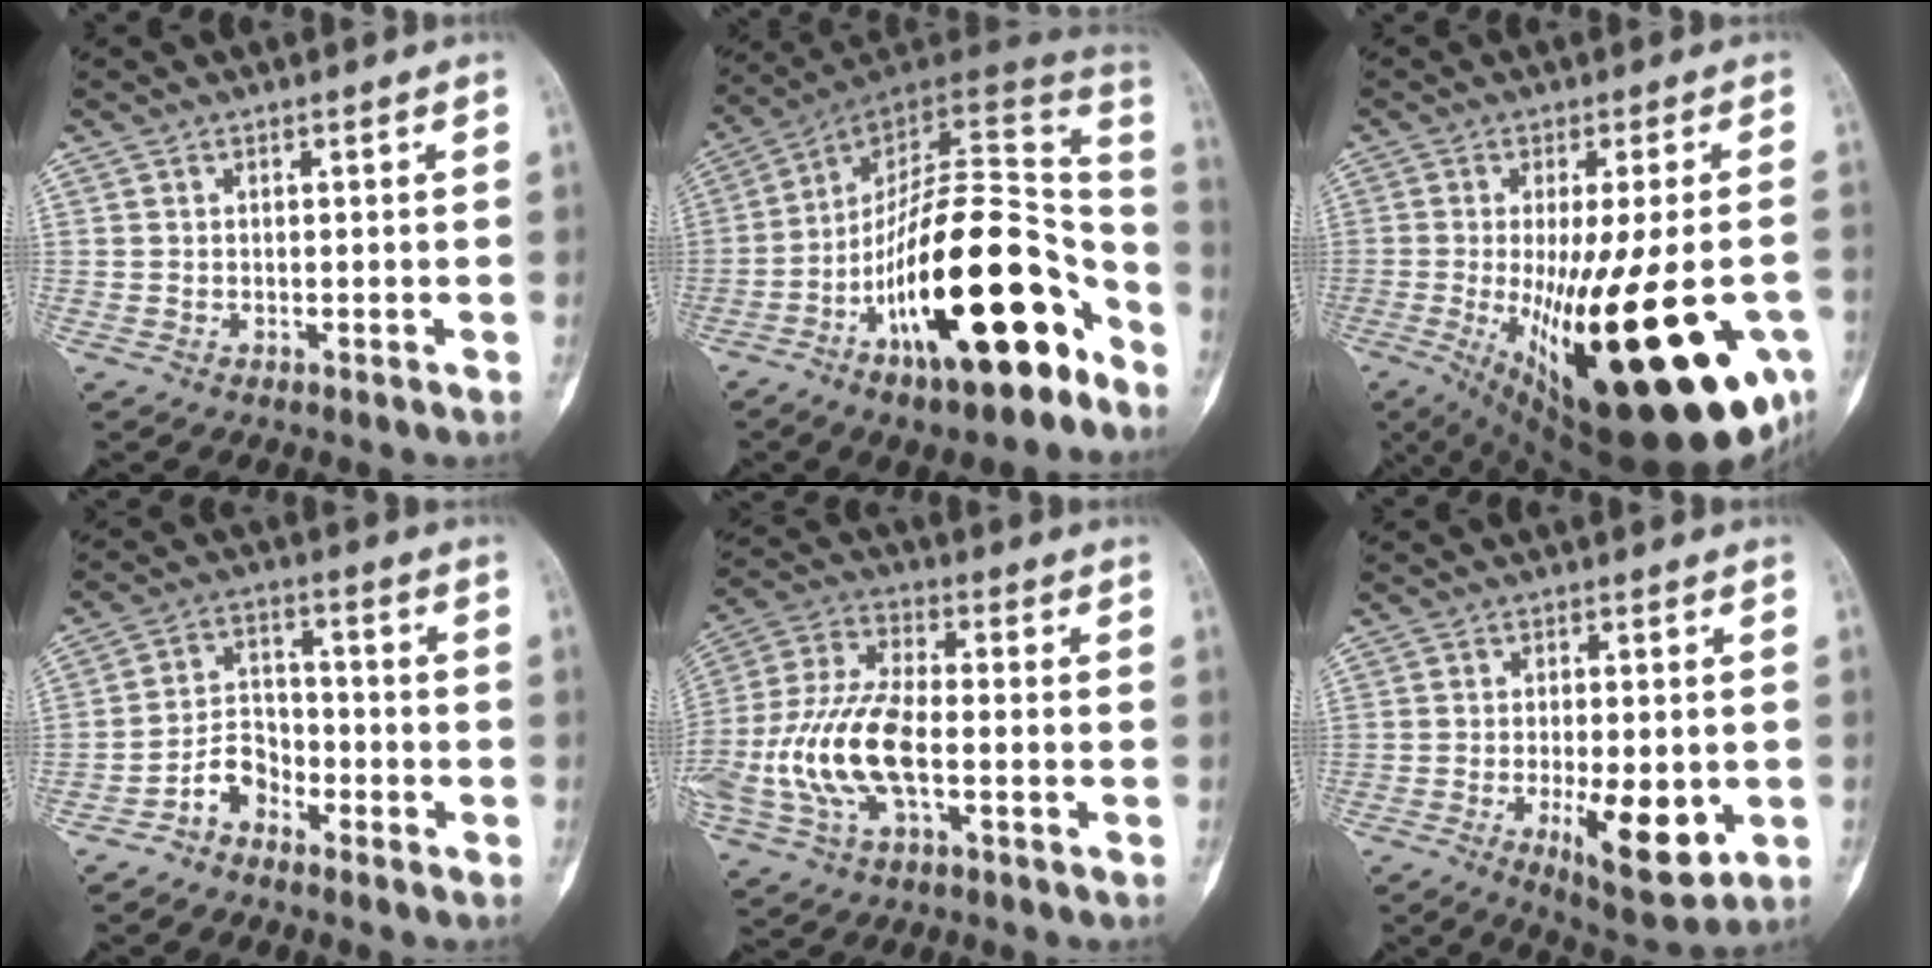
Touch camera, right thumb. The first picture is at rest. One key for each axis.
{"total": 26.3, "fx": -12.7, "fy": 9.6, "fz": 21.0, "tx": -0.287, "ty": 0.085, "tz": -0.203}
{"total": 31.0, "fx": -8.4, "fy": 9.5, "fz": 28.3, "tx": -0.369, "ty": -0.034, "tz": -0.101}
{"total": 5.8, "fx": -3.9, "fy": 3.7, "fz": 2.1, "tx": -0.025, "ty": 0.043, "tz": -0.084}
{"total": 17.3, "fx": -4.0, "fy": 8.0, "fz": 14.8, "tx": -0.330, "ty": 0.026, "tz": -0.074}
{"total": 11.4, "fx": -2.8, "fy": 4.3, "fz": 10.2, "tx": -0.141, "ty": -0.017, "tz": -0.033}